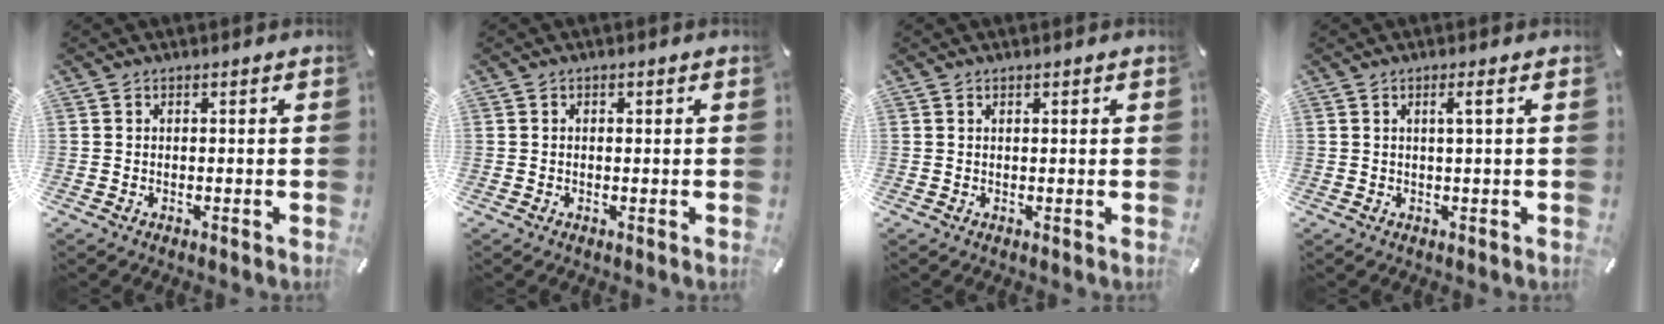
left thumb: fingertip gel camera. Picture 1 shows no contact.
{"total": 0.8, "force": [0.1, 0.5, 0.6], "torque": [-0.014, 0.002, 0.001]}
{"total": 0.6, "force": [0.4, 0.2, 0.5], "torque": [-0.009, 0.001, 0.007]}
{"total": 2.7, "force": [0.9, 0.0, 2.6], "torque": [-0.051, -0.001, 0.012]}